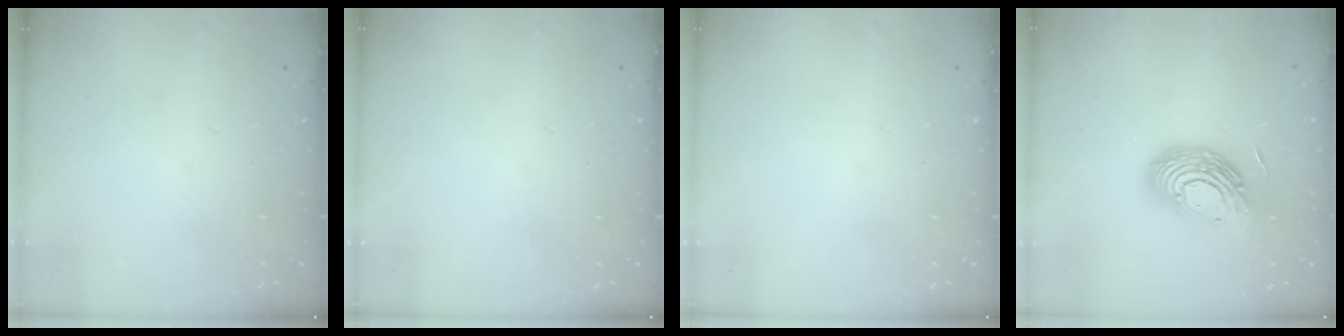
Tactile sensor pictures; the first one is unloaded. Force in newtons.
{"total": 0.0}
{"total": 0.0}
{"total": 14.5, "press": 14.5, "slide": 1.0}